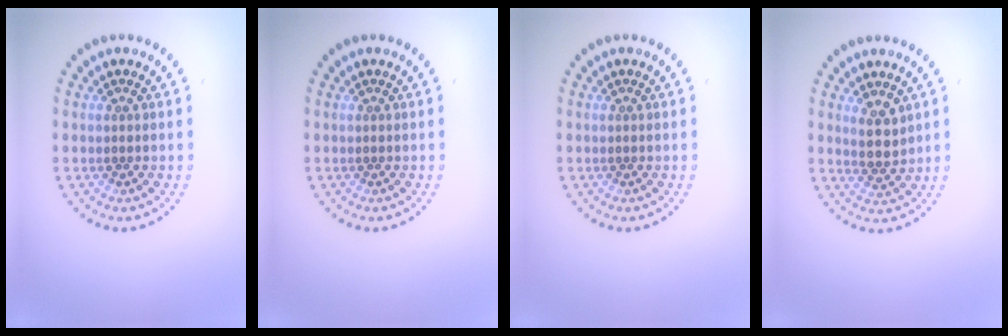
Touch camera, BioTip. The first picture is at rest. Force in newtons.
{"total": 0.0}
{"total": 0.0}
{"total": 2.6, "press": 2.3, "slide": 1.3}